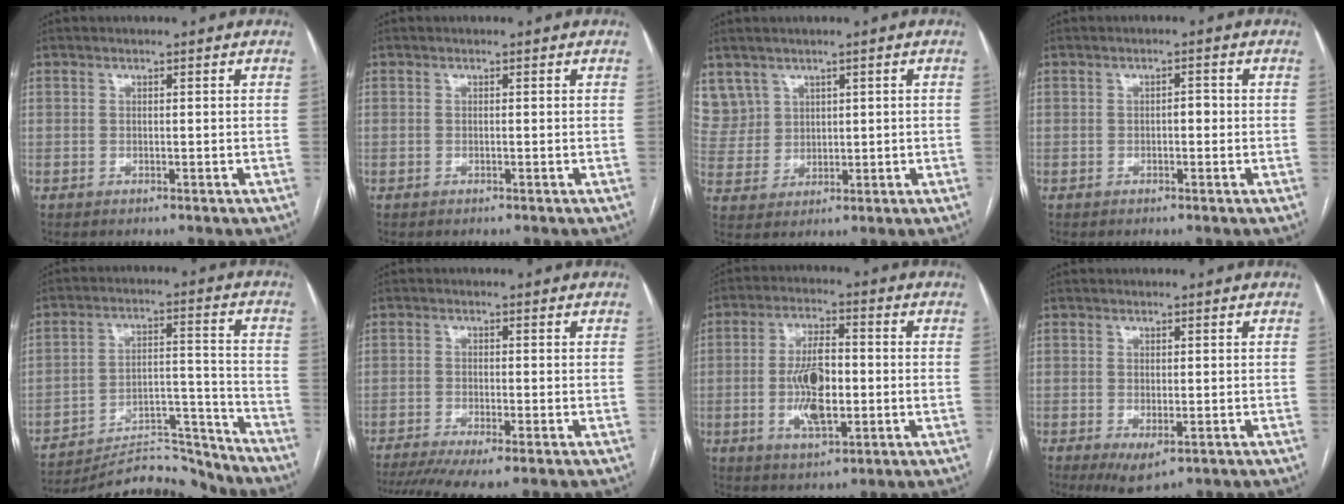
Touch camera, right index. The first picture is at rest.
{"total": 0.0}
{"total": 6.8, "force": [4.0, 5.5, 0.2], "torque": [-0.015, 0.019, 0.100]}
{"total": 1.4, "force": [-0.2, 0.7, 1.3], "torque": [-0.013, 0.005, -0.006]}
{"total": 17.0, "force": [-16.8, 1.4, 2.6], "torque": [-0.054, 0.031, -0.255]}
{"total": 8.1, "force": [-5.9, 0.7, 5.5], "torque": [-0.086, -0.011, -0.096]}
{"total": 9.8, "force": [-1.2, 3.3, 9.2], "torque": [-0.183, 0.001, -0.016]}
{"total": 3.9, "force": [-1.5, 1.5, 3.2], "torque": [-0.049, -0.010, -0.012]}